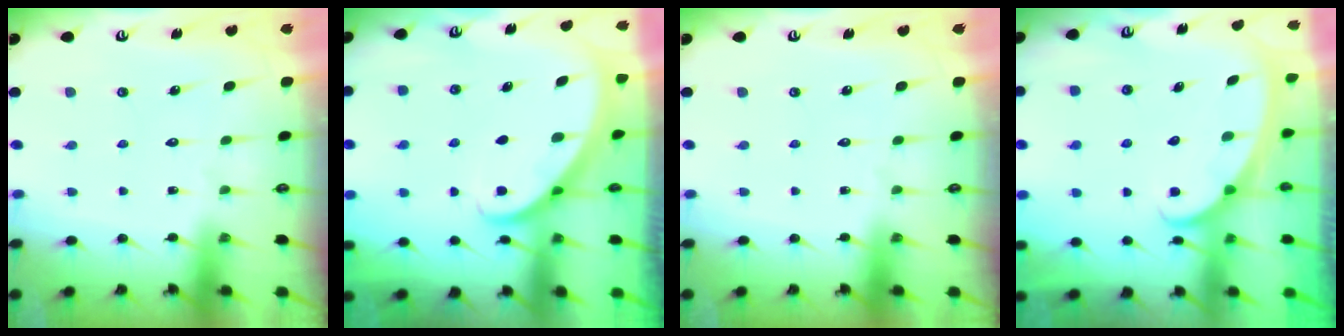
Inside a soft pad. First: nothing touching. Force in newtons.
{"total": 2.8, "press": 2.8, "slide": 0.2}
{"total": 0.0}
{"total": 2.6, "press": 2.6, "slide": 0.3}